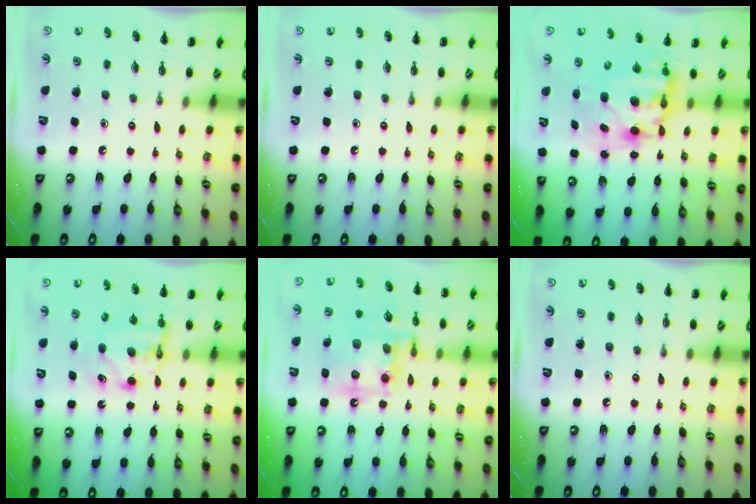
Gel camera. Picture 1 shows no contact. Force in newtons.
{"total": 0.0}
{"total": 9.0, "press": 8.8, "slide": 2.2}
{"total": 6.3, "press": 6.3, "slide": 0.5}
{"total": 16.2, "press": 16.0, "slide": 3.0}
{"total": 0.0}